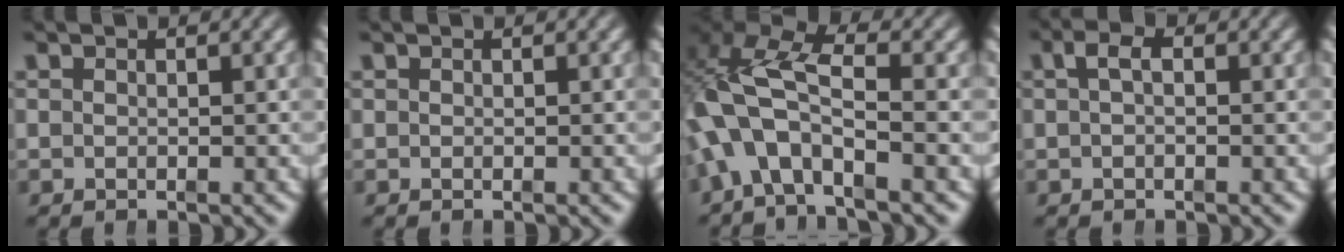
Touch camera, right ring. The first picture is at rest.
{"total": 0.0}
{"total": 6.9, "force": [0.1, 4.5, 5.3], "torque": [-0.131, -0.019, 0.003]}
{"total": 1.6, "force": [0.3, 0.6, 1.5], "torque": [-0.025, 0.007, 0.004]}